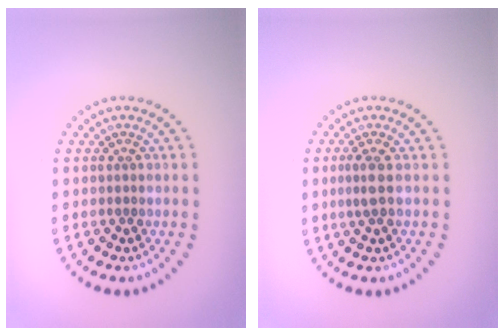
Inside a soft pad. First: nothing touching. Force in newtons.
{"total": 1.5, "press": 1.3, "slide": 0.7}